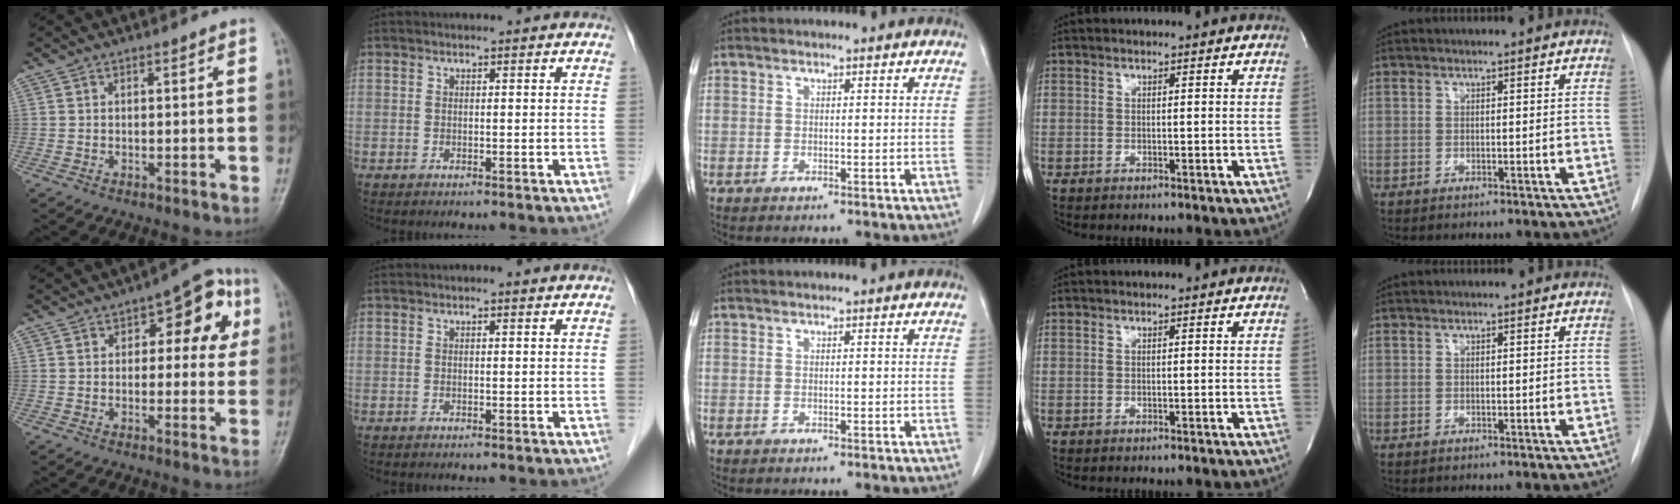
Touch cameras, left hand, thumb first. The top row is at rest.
{"thumb": {"total": 11.4, "force": [3.6, 6.2, 8.9], "torque": [-0.058, 0.013, 0.037]}, "index": {"total": 0.8, "force": [0.6, 0.1, 0.6], "torque": [-0.009, 0.006, 0.008]}}